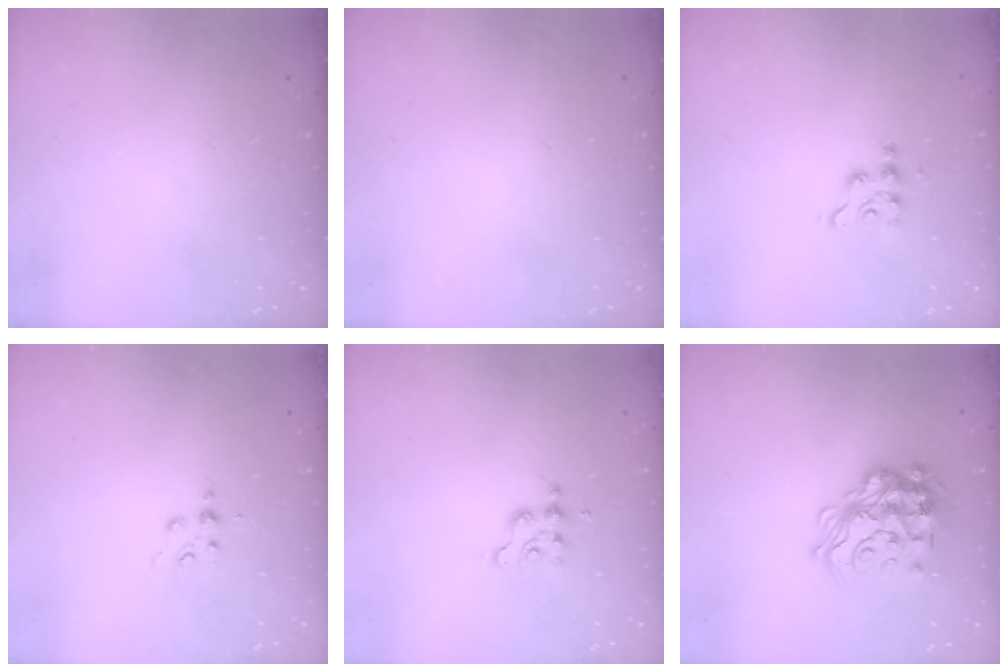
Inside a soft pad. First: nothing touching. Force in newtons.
{"total": 0.0}
{"total": 2.3, "press": 2.2, "slide": 0.3}
{"total": 4.8, "press": 4.8, "slide": 0.6}
{"total": 2.3, "press": 2.3, "slide": 0.3}
{"total": 21.6, "press": 21.5, "slide": 1.8}